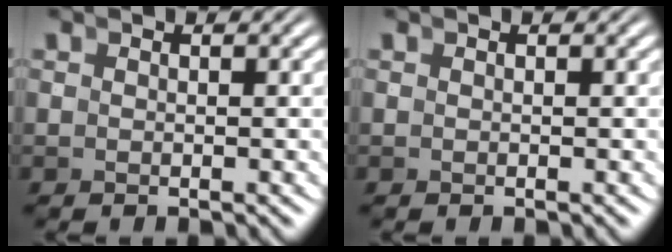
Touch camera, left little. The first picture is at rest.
{"total": 0.0}